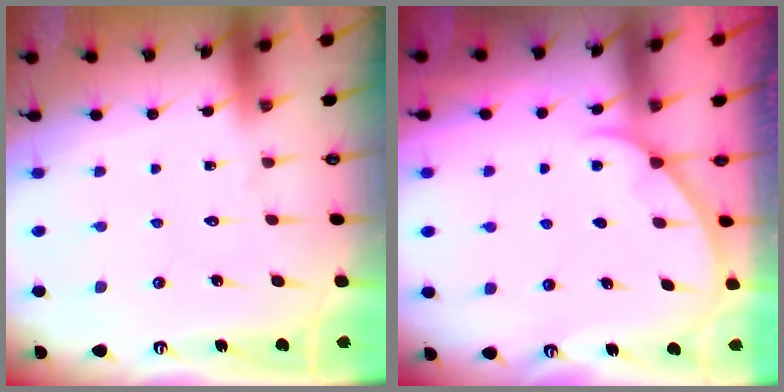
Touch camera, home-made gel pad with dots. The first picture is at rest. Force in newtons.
{"total": 1.4, "press": 1.3, "slide": 0.1}